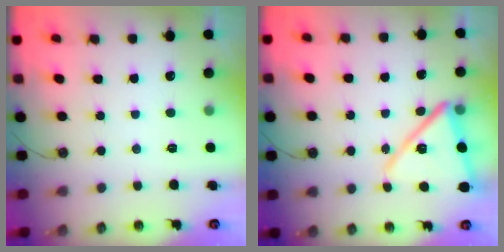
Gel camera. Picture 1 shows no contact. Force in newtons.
{"total": 15.1, "press": 15.1, "slide": 1.1}